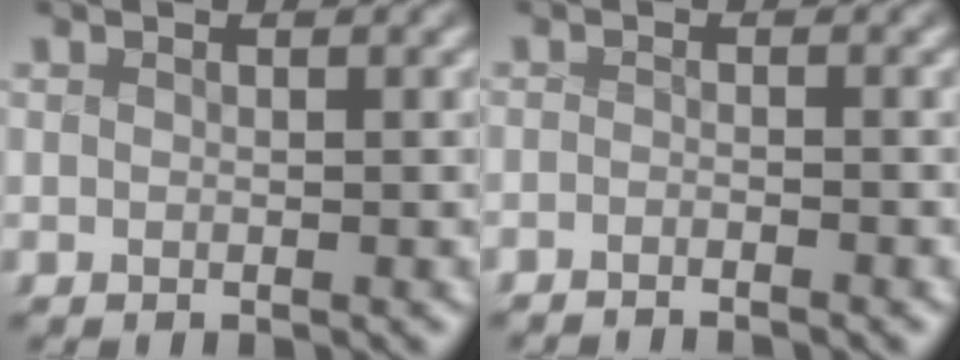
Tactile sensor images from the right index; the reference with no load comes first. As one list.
[{"total": 2.3, "force": [-2.3, 0.0, -0.2], "torque": [0.004, -0.001, -0.042]}]